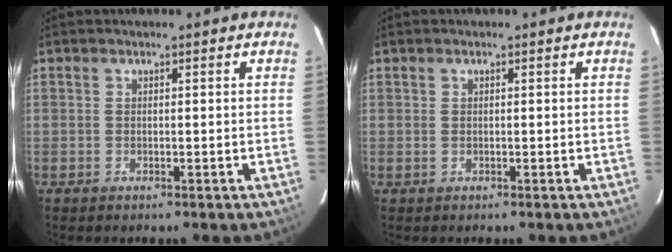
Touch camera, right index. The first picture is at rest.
{"total": 0.0}